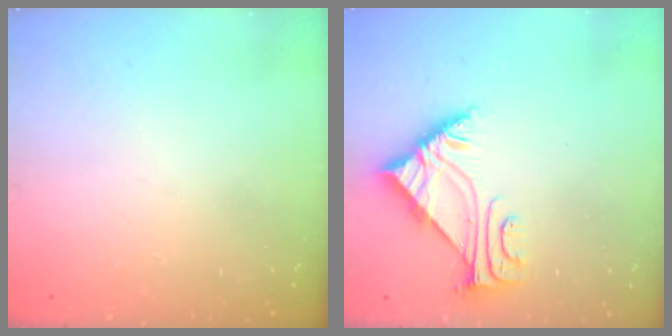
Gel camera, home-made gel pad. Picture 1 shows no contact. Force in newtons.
{"total": 4.9, "press": 4.9, "slide": 0.7}